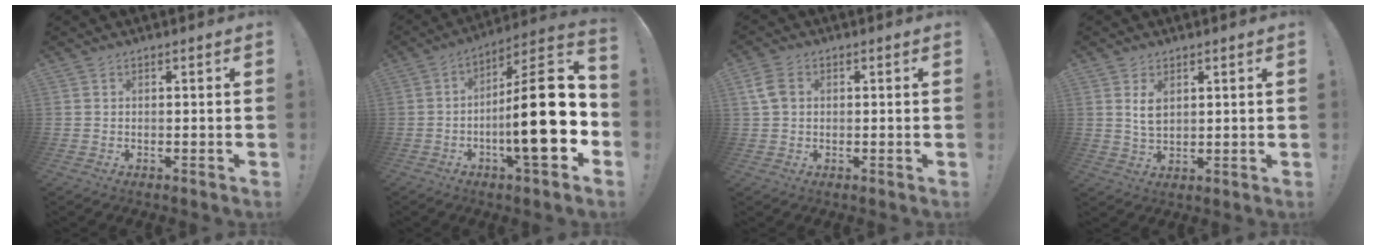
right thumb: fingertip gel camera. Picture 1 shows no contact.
{"total": 23.1, "force": [-3.3, 5.1, 22.3], "torque": [-0.363, 0.009, -0.059]}
{"total": 5.6, "force": [1.1, 4.1, 3.7], "torque": [-0.077, 0.006, 0.021]}
{"total": 4.9, "force": [2.0, 3.1, 3.3], "torque": [-0.046, -0.004, 0.036]}